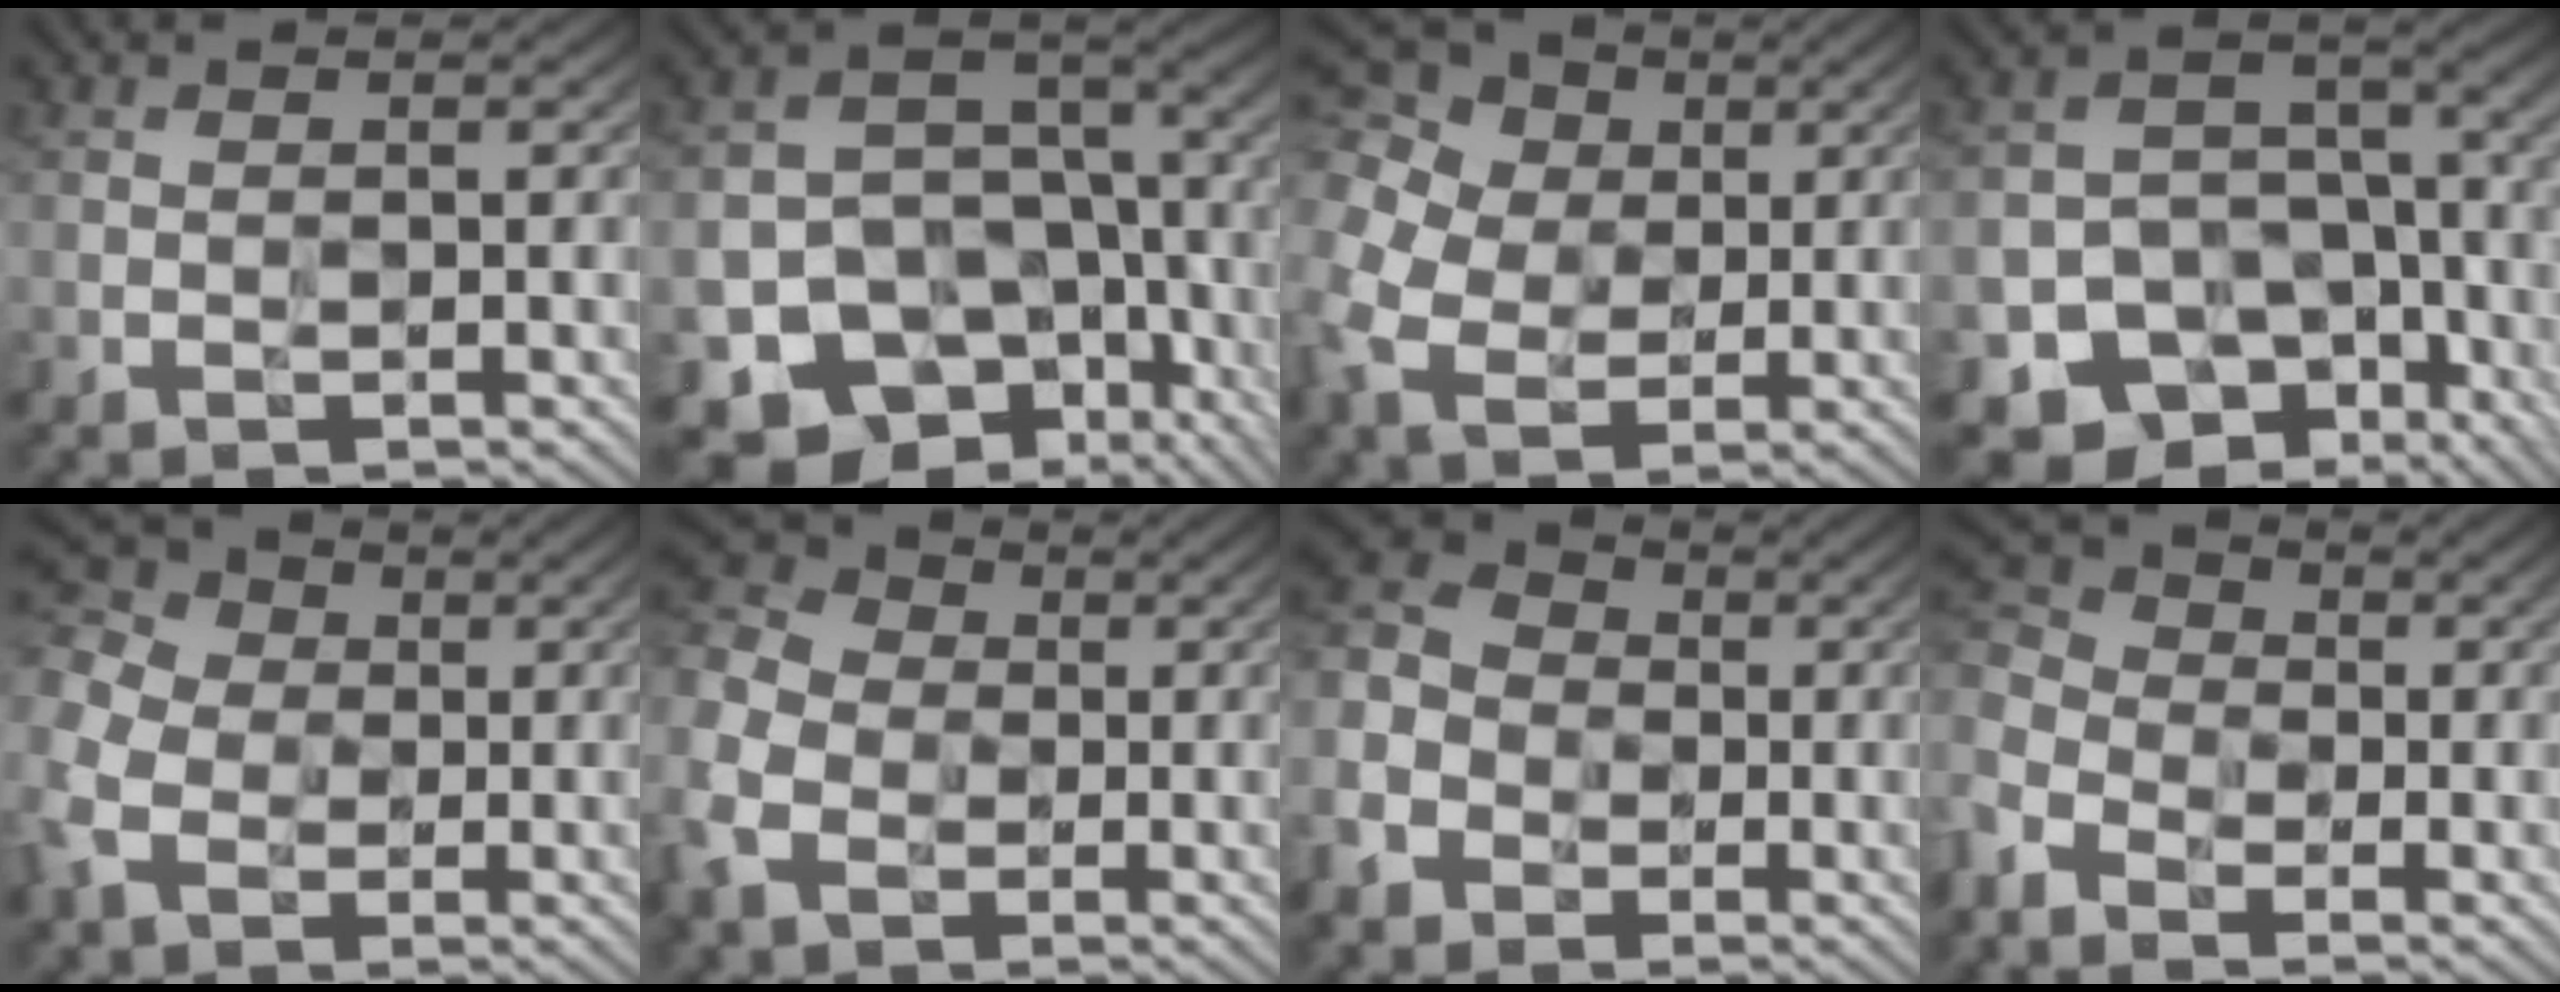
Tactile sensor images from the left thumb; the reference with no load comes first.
{"total": 16.2, "force": [-5.0, 12.1, 9.6], "torque": [-0.172, -0.051, -0.044]}
{"total": 15.2, "force": [1.7, 12.5, 8.5], "torque": [-0.261, -0.004, 0.023]}
{"total": 14.8, "force": [-6.5, 10.8, 7.8], "torque": [-0.142, -0.051, -0.086]}
{"total": 13.0, "force": [-2.1, 10.4, 7.4], "torque": [-0.237, -0.023, -0.051]}
{"total": 12.6, "force": [-3.5, 9.8, 7.1], "torque": [-0.228, -0.040, -0.075]}
{"total": 11.2, "force": [-4.3, 9.0, 5.1], "torque": [-0.164, -0.042, -0.097]}
{"total": 8.5, "force": [-4.5, 5.8, 4.3], "torque": [-0.146, -0.027, -0.096]}